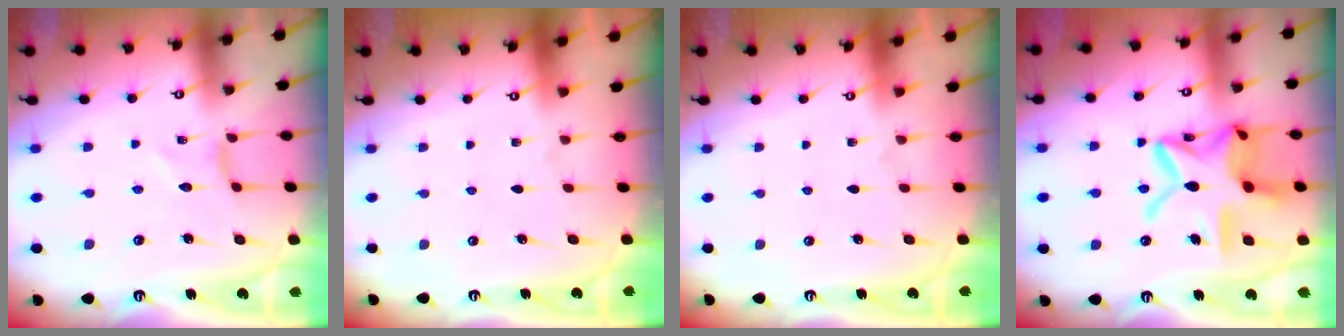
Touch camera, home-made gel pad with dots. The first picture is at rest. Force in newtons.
{"total": 0.0}
{"total": 0.0}
{"total": 20.8, "press": 20.8, "slide": 1.7}